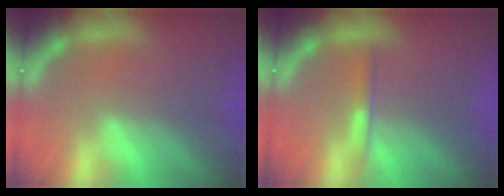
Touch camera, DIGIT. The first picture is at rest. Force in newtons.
{"total": 1.4}